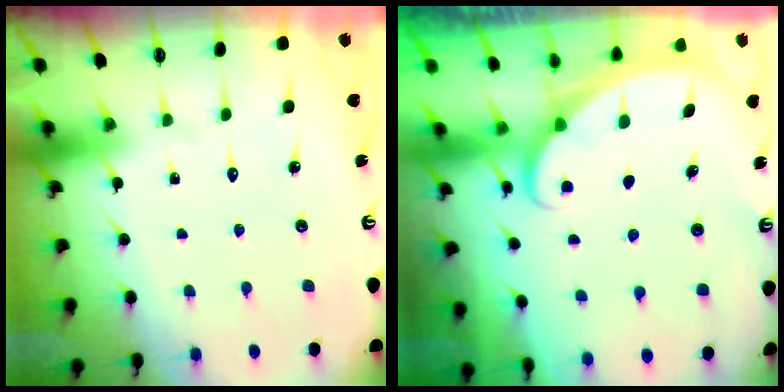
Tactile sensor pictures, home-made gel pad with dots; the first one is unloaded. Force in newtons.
{"total": 1.3, "press": 1.3, "slide": 0.0}